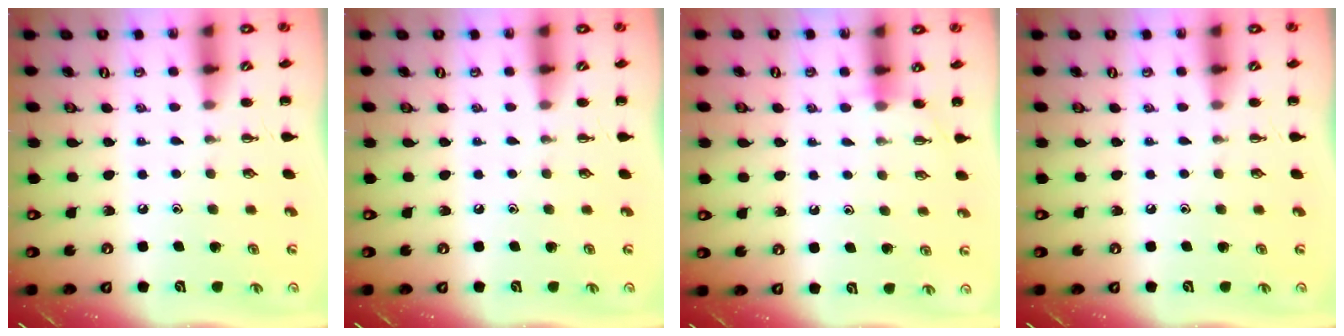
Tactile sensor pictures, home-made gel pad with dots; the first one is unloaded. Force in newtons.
{"total": 0.0}
{"total": 4.3, "press": 4.1, "slide": 1.2}
{"total": 0.0}